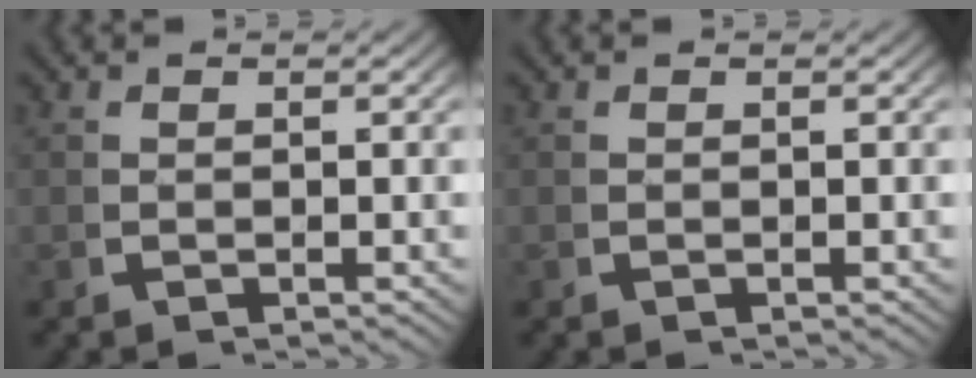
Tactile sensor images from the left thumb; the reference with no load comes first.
{"total": 0.0}